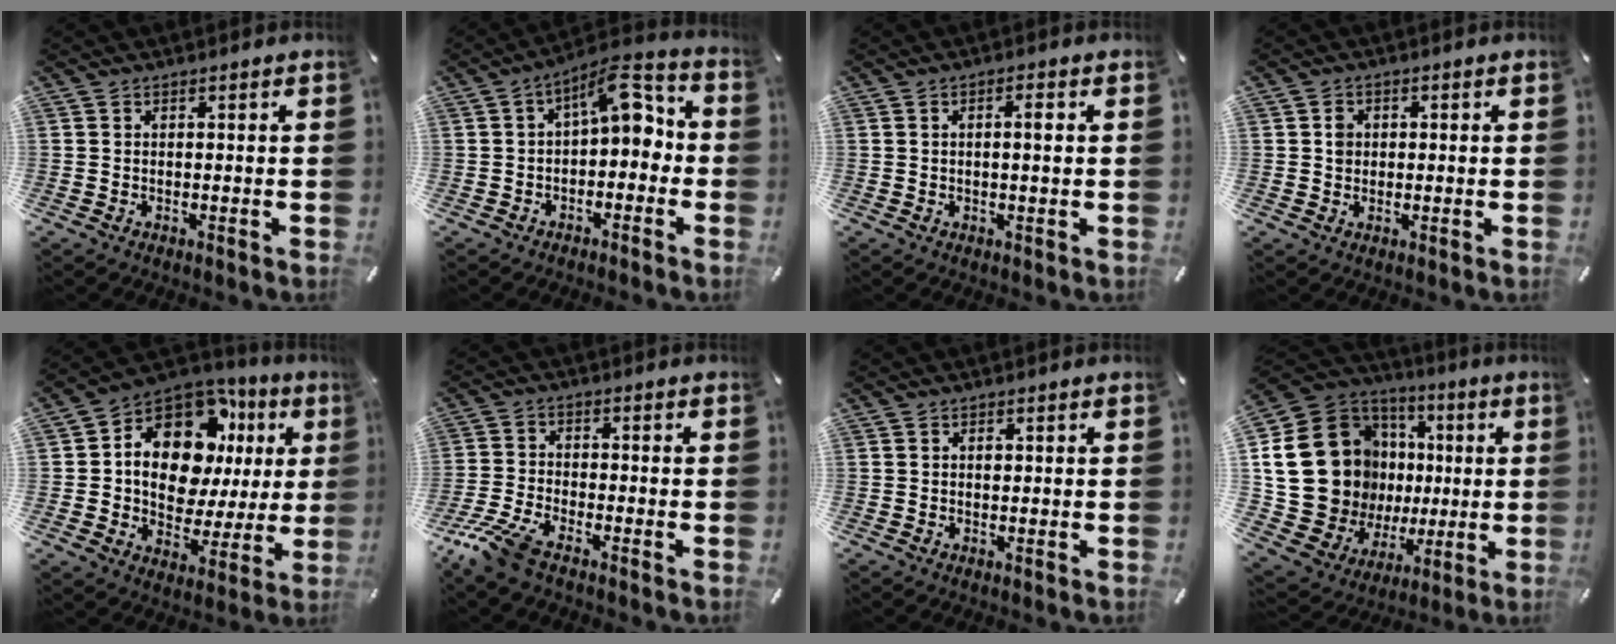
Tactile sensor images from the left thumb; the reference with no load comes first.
{"total": 8.7, "force": [2.6, 4.6, 7.0], "torque": [-0.099, -0.020, 0.038]}
{"total": 2.6, "force": [0.5, 0.5, 2.5], "torque": [-0.049, 0.002, 0.006]}
{"total": 2.3, "force": [0.1, 2.1, 1.0], "torque": [-0.013, 0.003, -0.002]}
{"total": 16.2, "force": [5.3, 10.9, 10.8], "torque": [-0.182, -0.035, 0.092]}
{"total": 7.8, "force": [-5.9, 2.1, 4.5], "torque": [-0.118, 0.003, -0.118]}
{"total": 0.6, "force": [0.1, 0.5, 0.4], "torque": [-0.009, -0.001, 0.002]}
{"total": 22.9, "force": [2.4, 19.7, 11.4], "torque": [-0.229, -0.030, 0.086]}